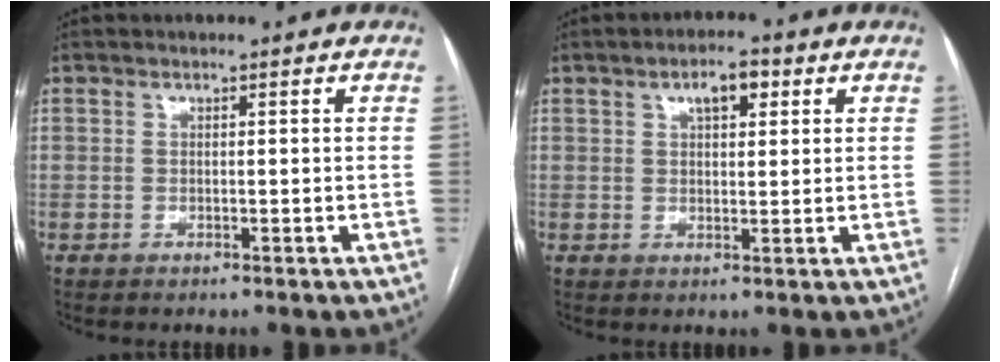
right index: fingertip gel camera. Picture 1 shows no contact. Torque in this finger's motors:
{"motor_torque": [0.12, 0.05, 0.09, 0.06]}